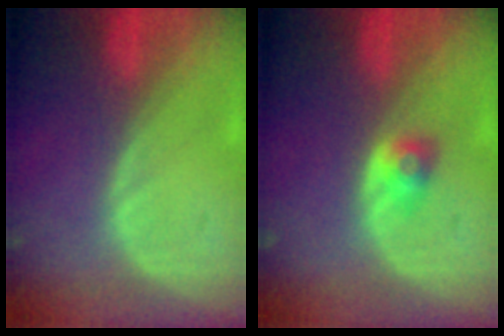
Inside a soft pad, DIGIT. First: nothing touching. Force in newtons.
{"total": 2.7, "press": 2.4, "slide": 1.2}